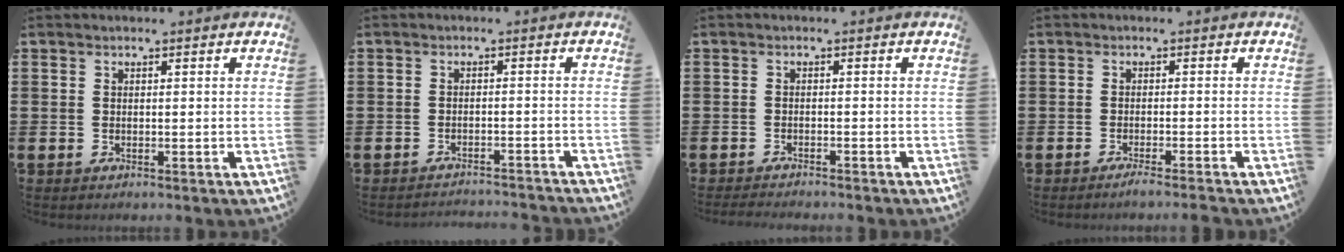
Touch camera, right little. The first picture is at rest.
{"total": 1.6, "force": [-1.6, -0.2, -0.1], "torque": [-0.001, 0.005, -0.035]}
{"total": 1.1, "force": [-1.1, -0.1, 0.2], "torque": [-0.004, -0.001, -0.022]}
{"total": 1.5, "force": [-1.2, -0.2, 0.8], "torque": [-0.010, -0.001, -0.023]}